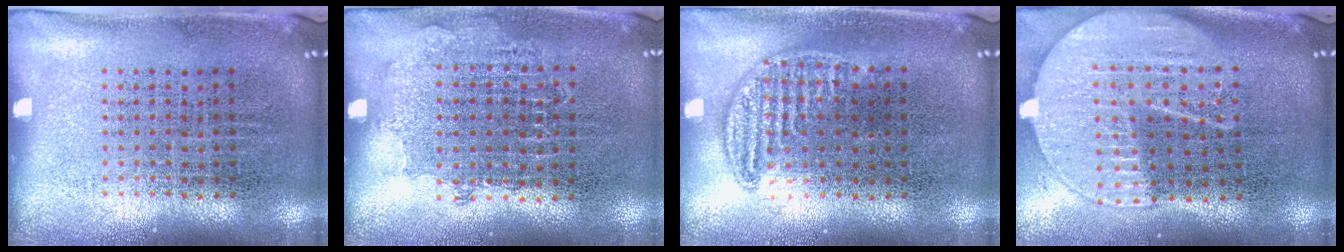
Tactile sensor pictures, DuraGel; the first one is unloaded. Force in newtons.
{"total": 0.8, "press": 0.8, "slide": 0.2}
{"total": 0.9, "press": 0.9, "slide": 0.2}
{"total": 2.0, "press": 1.7, "slide": 1.0}